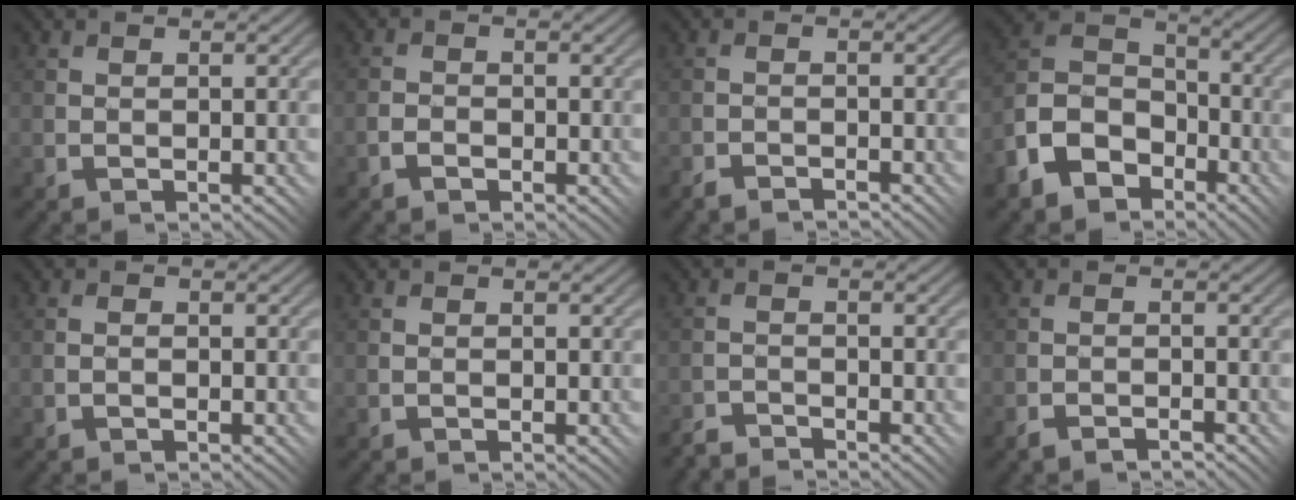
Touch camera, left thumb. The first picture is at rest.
{"total": 1.5, "force": [-1.1, 0.7, 0.6], "torque": [0.003, 0.008, -0.030]}
{"total": 1.7, "force": [-1.7, -0.1, 0.0], "torque": [0.001, 0.008, -0.040]}
{"total": 10.5, "force": [-6.3, 6.8, 5.0], "torque": [-0.134, -0.017, -0.129]}
{"total": 1.0, "force": [-0.4, 0.6, 0.7], "torque": [0.001, 0.007, -0.009]}
{"total": 0.0}
{"total": 2.7, "force": [-2.7, -0.2, -0.1], "torque": [0.003, 0.007, -0.060]}
{"total": 1.6, "force": [-1.6, 0.1, 0.3], "torque": [-0.003, 0.008, -0.035]}